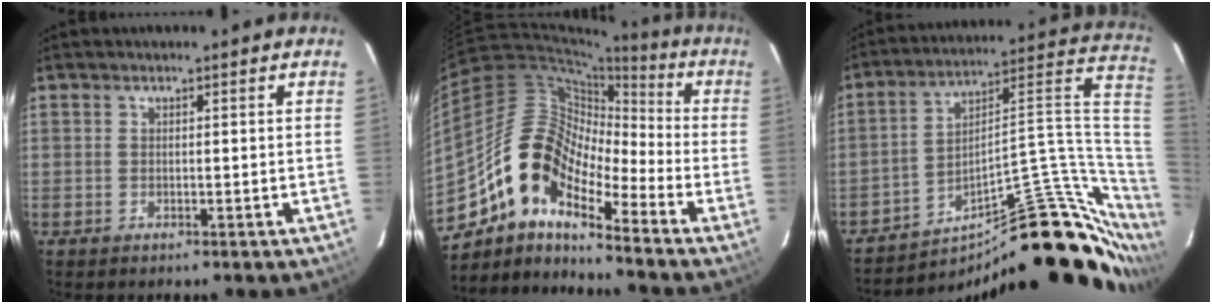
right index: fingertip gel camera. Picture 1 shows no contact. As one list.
[{"total": 14.1, "force": [-9.2, 5.7, 9.1], "torque": [-0.146, 0.011, -0.190]}, {"total": 24.1, "force": [-10.0, 10.0, 19.5], "torque": [-0.236, 0.041, -0.134]}]